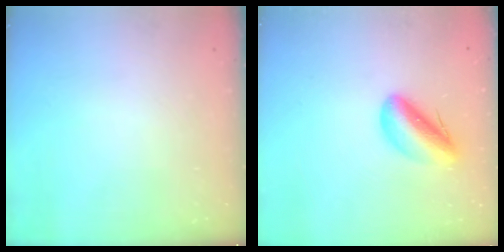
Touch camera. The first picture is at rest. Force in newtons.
{"total": 9.7, "press": 9.3, "slide": 2.8}